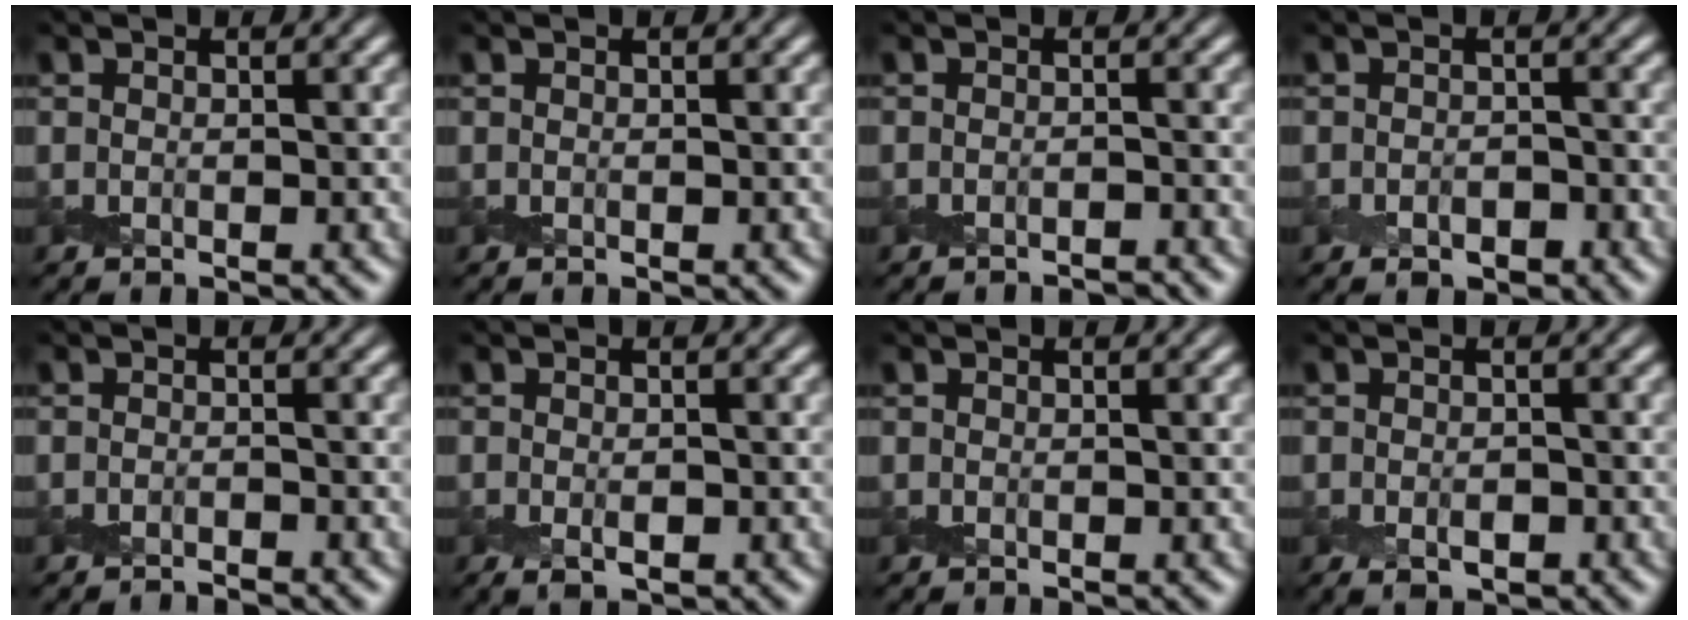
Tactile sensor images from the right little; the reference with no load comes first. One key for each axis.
{"total": 0.0}
{"total": 2.0, "fx": -2.0, "fy": 0.1, "fz": 0.4, "tx": 0.002, "ty": -0.001, "tz": -0.030}
{"total": 1.8, "fx": -1.1, "fy": 1.1, "fz": 0.9, "tx": -0.013, "ty": 0.000, "tz": -0.017}
{"total": 1.0, "fx": -1.0, "fy": 0.0, "fz": 0.3, "tx": -0.001, "ty": 0.000, "tz": -0.022}
{"total": 1.5, "fx": -0.3, "fy": 0.7, "fz": 1.2, "tx": -0.023, "ty": -0.006, "tz": -0.002}
{"total": 0.0}
{"total": 1.7, "fx": -0.6, "fy": 1.0, "fz": 1.2, "tx": -0.021, "ty": -0.005, "tz": -0.007}